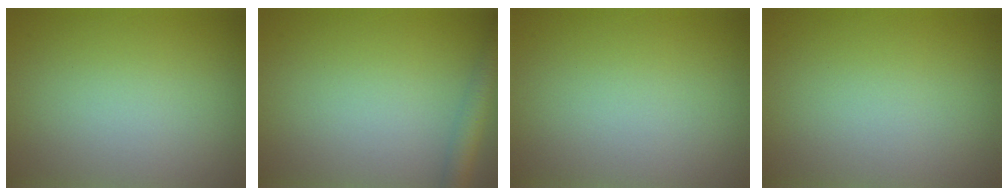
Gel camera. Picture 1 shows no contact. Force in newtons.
{"total": 2.8, "press": 2.8, "slide": 0.2}
{"total": 0.0}
{"total": 0.0}